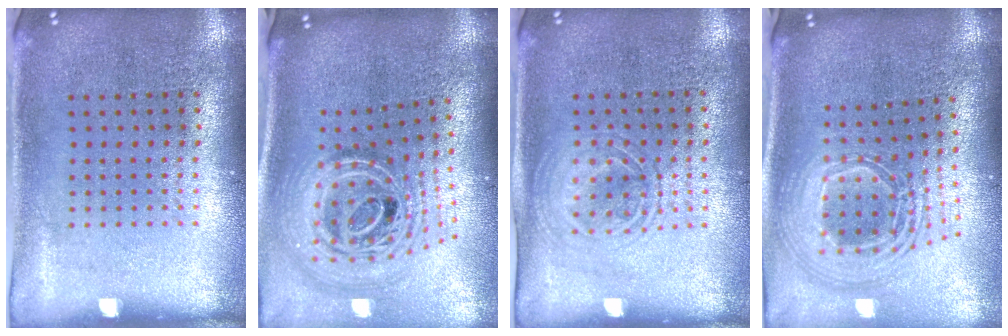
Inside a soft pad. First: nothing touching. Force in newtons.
{"total": 3.0, "press": 2.0, "slide": 2.2}
{"total": 1.5, "press": 1.3, "slide": 0.6}
{"total": 2.5, "press": 1.8, "slide": 1.7}